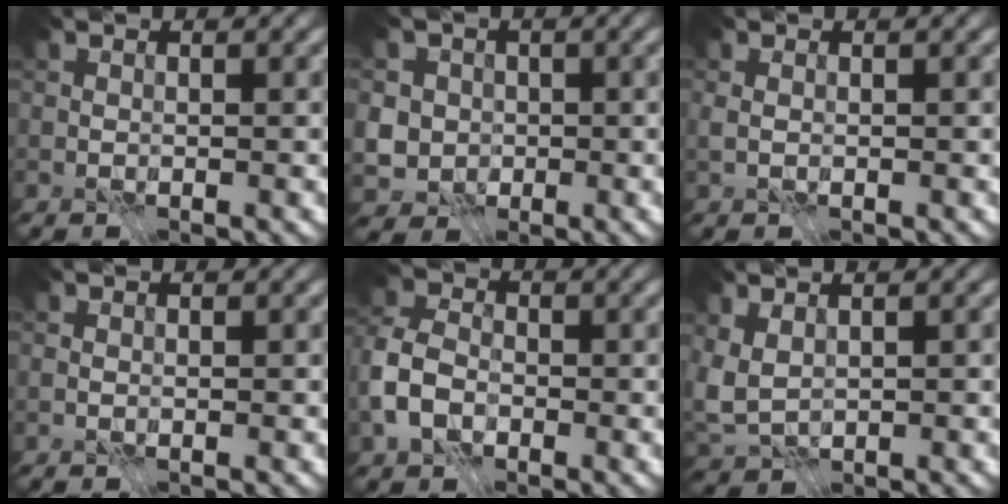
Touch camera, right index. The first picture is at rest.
{"total": 5.5, "force": [-0.1, 5.2, 1.8], "torque": [-0.033, 0.020, -0.023]}
{"total": 0.8, "force": [0.0, 0.5, 0.6], "torque": [-0.014, 0.001, 0.000]}
{"total": 0.0}
{"total": 5.8, "force": [-2.2, 4.1, 3.4], "torque": [-0.085, 0.002, -0.061]}
{"total": 3.4, "force": [0.4, 2.3, 2.5], "torque": [-0.068, -0.003, 0.004]}